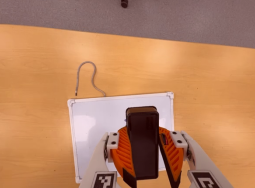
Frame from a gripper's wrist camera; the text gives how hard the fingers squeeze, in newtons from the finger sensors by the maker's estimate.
{"total": 11.3, "left": 11.5, "right": 11.1}